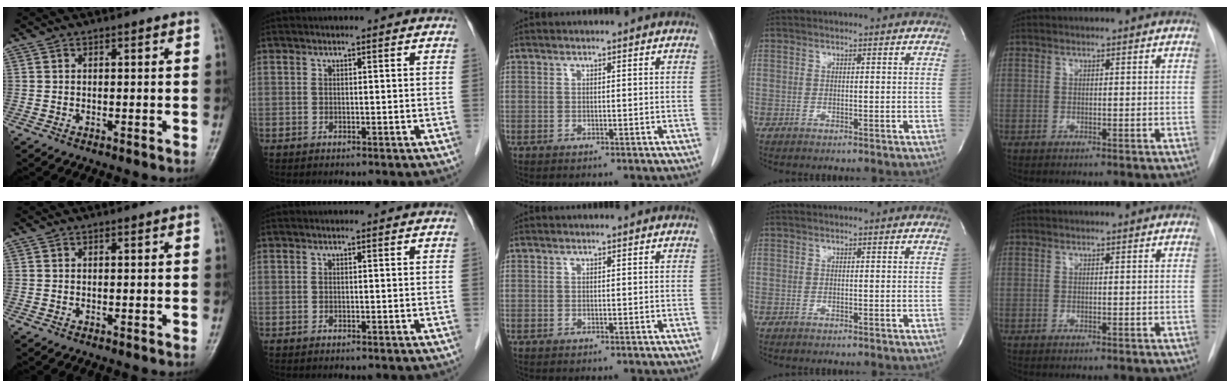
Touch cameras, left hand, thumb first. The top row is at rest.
{}